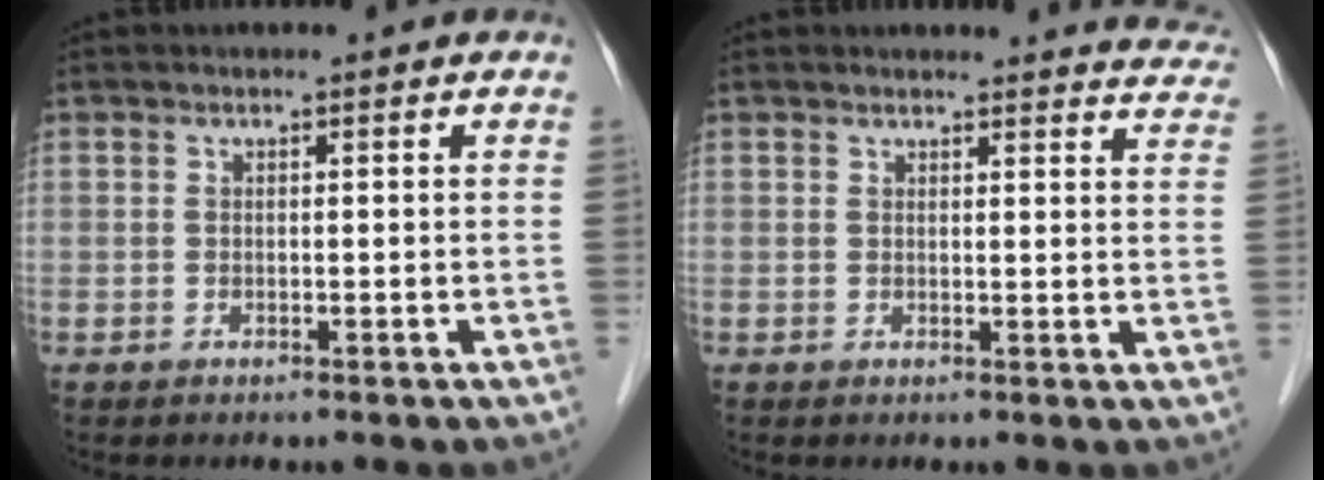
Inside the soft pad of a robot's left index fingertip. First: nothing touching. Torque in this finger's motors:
{"motor_torque": [0.26, -0.55, 0.03, -0.01]}